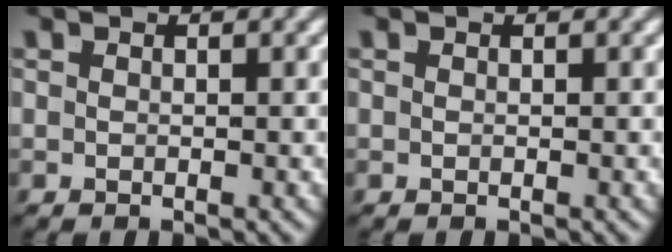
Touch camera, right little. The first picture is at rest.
{"total": 0.0}